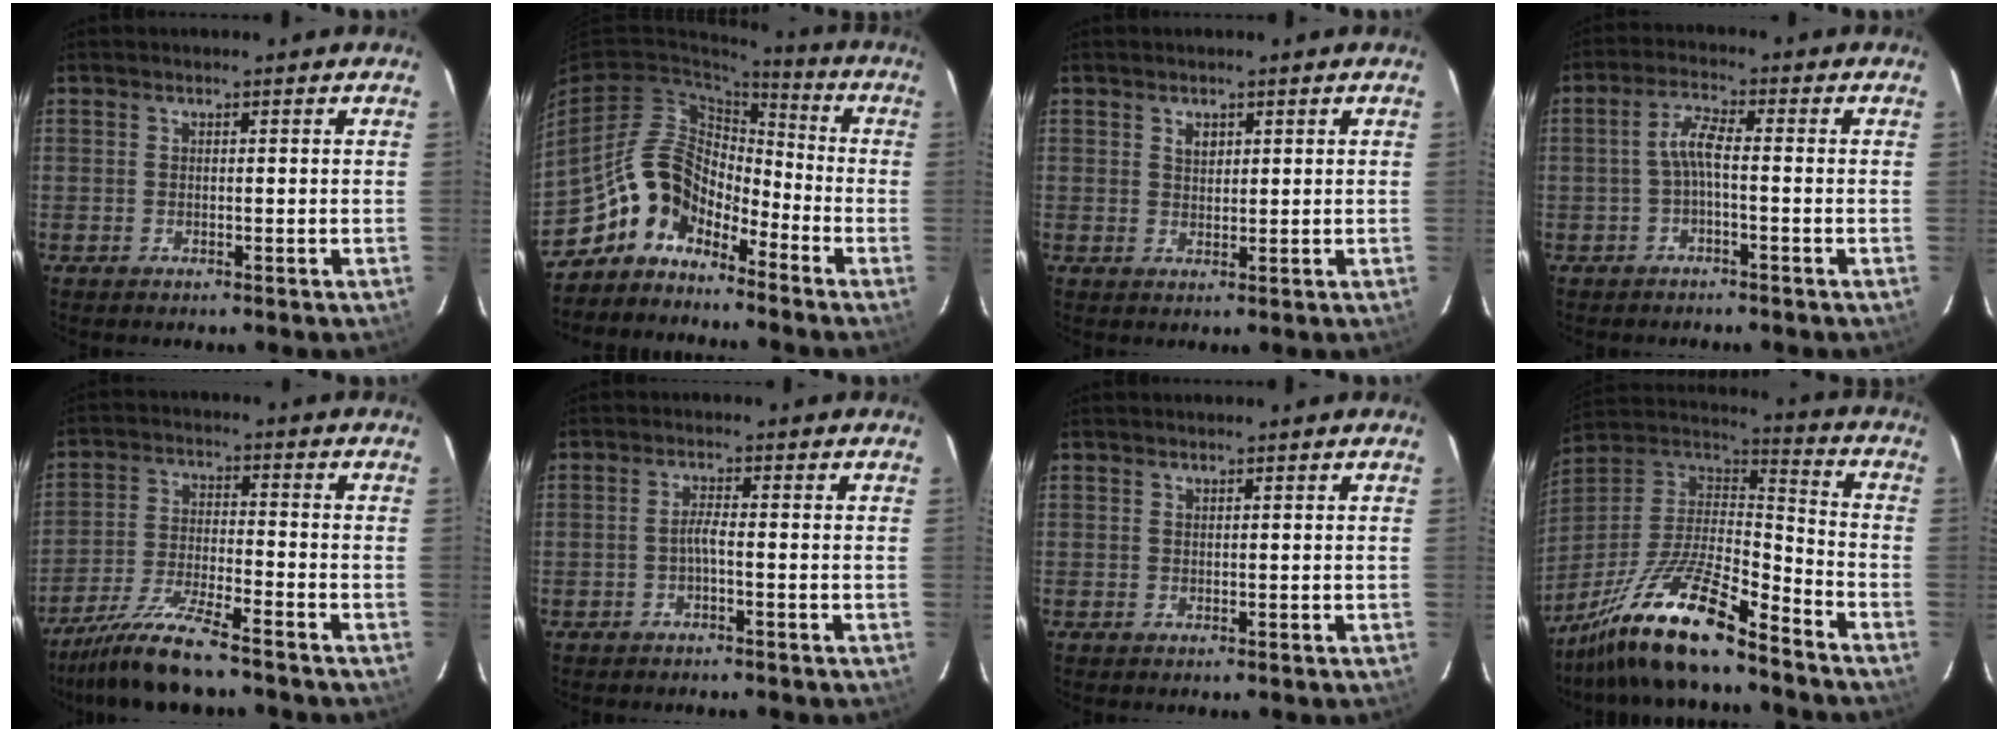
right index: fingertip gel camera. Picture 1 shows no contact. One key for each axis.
{"total": 10.0, "fx": -7.2, "fy": 6.0, "fz": 3.6, "tx": -0.070, "ty": 0.037, "tz": -0.145}
{"total": 2.0, "fx": 1.0, "fy": 1.4, "fz": 1.1, "tx": -0.015, "ty": 0.004, "tz": 0.018}
{"total": 3.7, "fx": -1.1, "fy": 0.7, "fz": 3.5, "tx": -0.078, "ty": 0.011, "tz": -0.024}
{"total": 10.7, "fx": -9.2, "fy": 0.6, "fz": 5.4, "tx": -0.117, "ty": -0.008, "tz": -0.169}
{"total": 1.8, "fx": -1.0, "fy": 0.0, "fz": 1.5, "tx": -0.031, "ty": 0.003, "tz": -0.020}
{"total": 0.0}
{"total": 18.8, "fx": -14.2, "fy": 3.2, "fz": 12.0, "tx": -0.248, "ty": -0.016, "tz": -0.267}